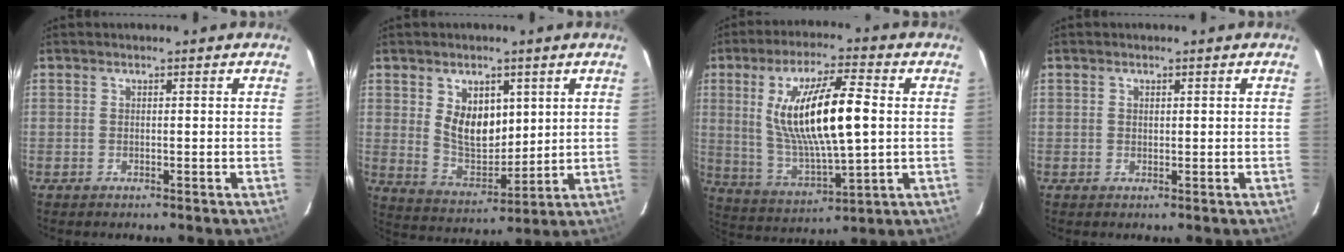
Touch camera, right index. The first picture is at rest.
{"total": 10.0, "force": [3.2, 6.3, 7.1], "torque": [-0.125, -0.003, 0.075]}
{"total": 17.6, "force": [2.4, 4.6, 16.8], "torque": [-0.314, -0.003, 0.058]}
{"total": 0.8, "force": [0.3, 0.6, 0.3], "torque": [-0.005, 0.003, 0.006]}